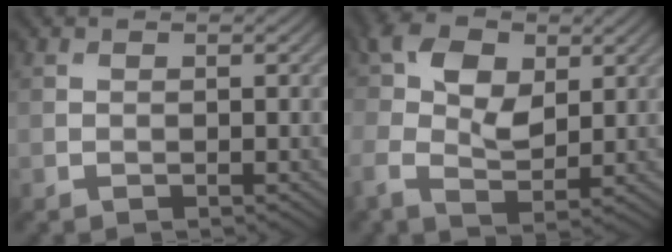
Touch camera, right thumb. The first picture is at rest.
{"total": 7.4, "force": [1.6, 4.7, 5.5], "torque": [-0.114, 0.002, 0.024]}